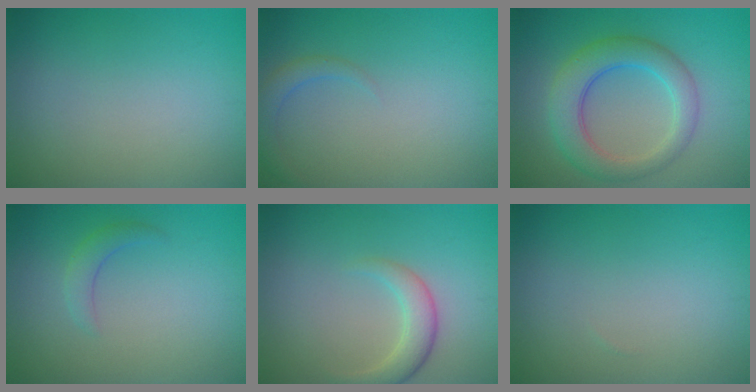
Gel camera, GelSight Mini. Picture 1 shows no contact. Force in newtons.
{"total": 1.6, "press": 1.6, "slide": 0.2}
{"total": 5.6, "press": 5.6, "slide": 0.2}
{"total": 1.6, "press": 1.6, "slide": 0.2}
{"total": 2.8, "press": 2.8, "slide": 0.1}
{"total": 0.0}